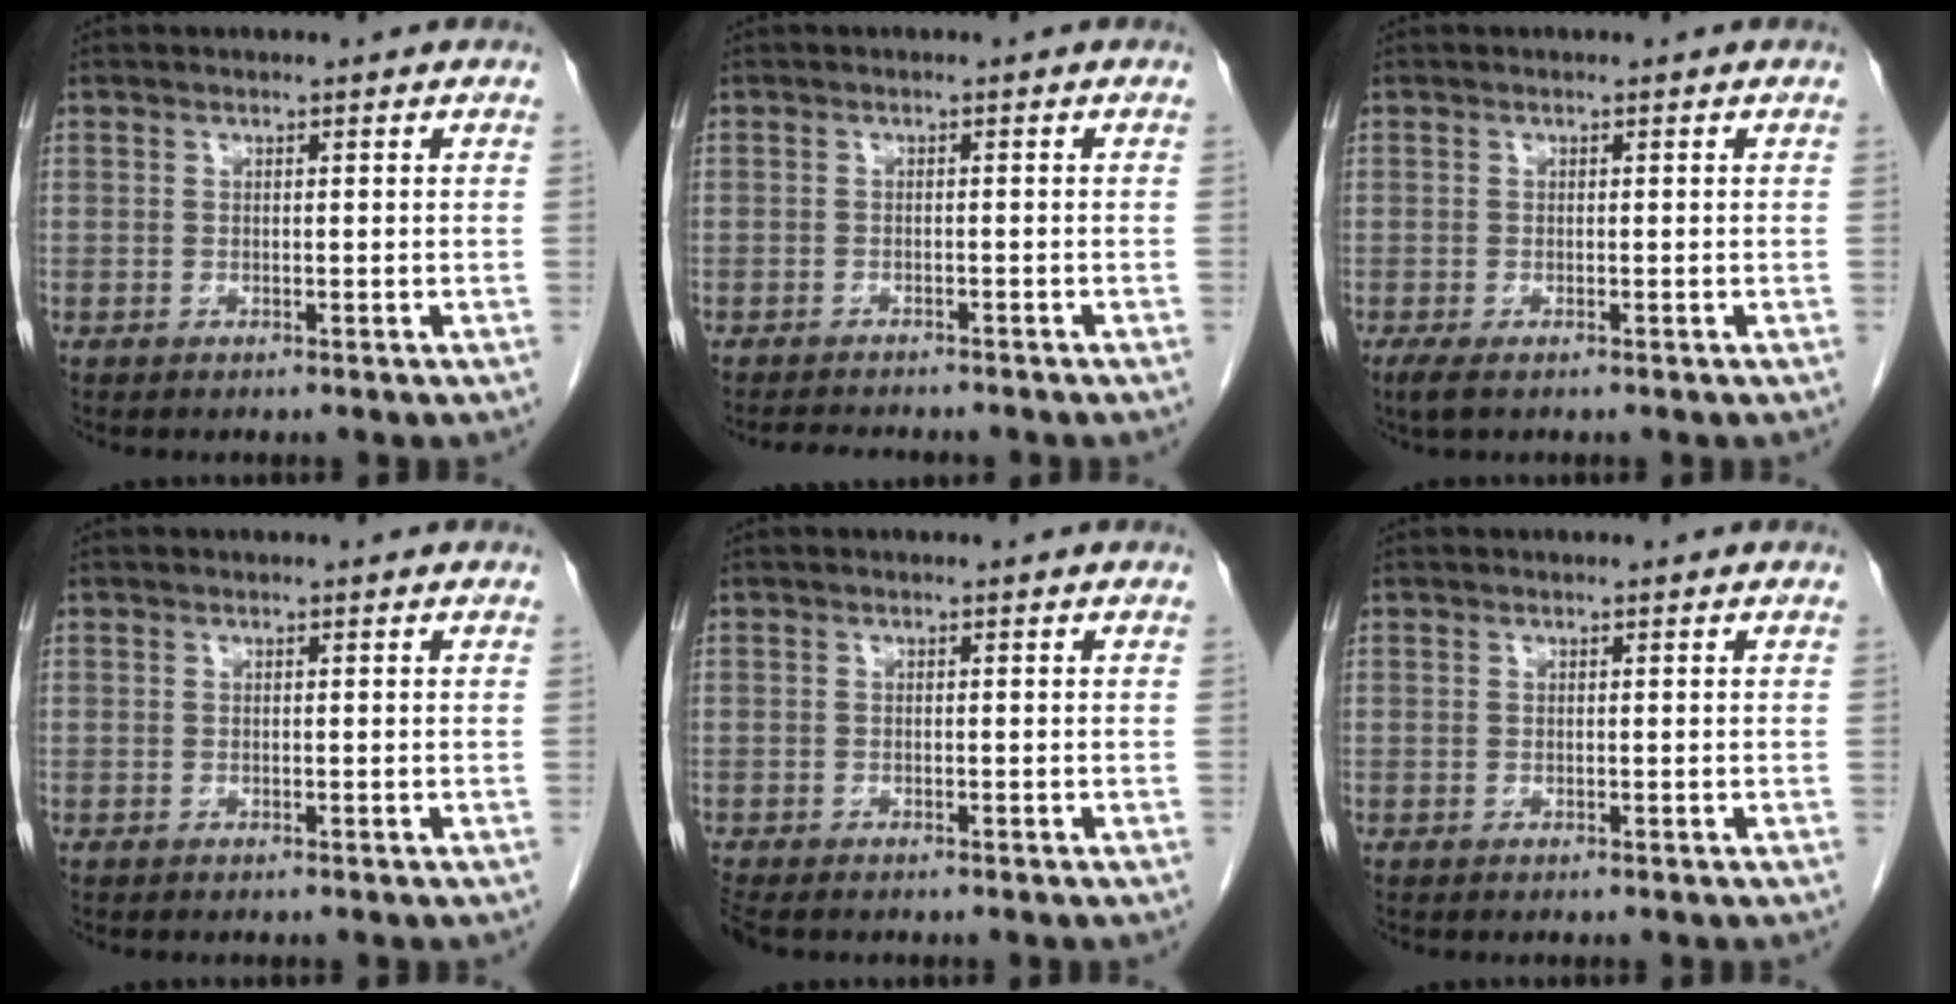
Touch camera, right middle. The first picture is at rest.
{"total": 4.8, "force": [-4.4, 0.9, 1.7], "torque": [-0.023, -0.007, -0.060]}
{"total": 1.9, "force": [-1.2, 0.6, 1.4], "torque": [-0.031, -0.007, -0.018]}
{"total": 0.0}
{"total": 3.0, "force": [-2.5, 1.0, 1.3], "torque": [-0.025, -0.010, -0.041]}
{"total": 0.0}